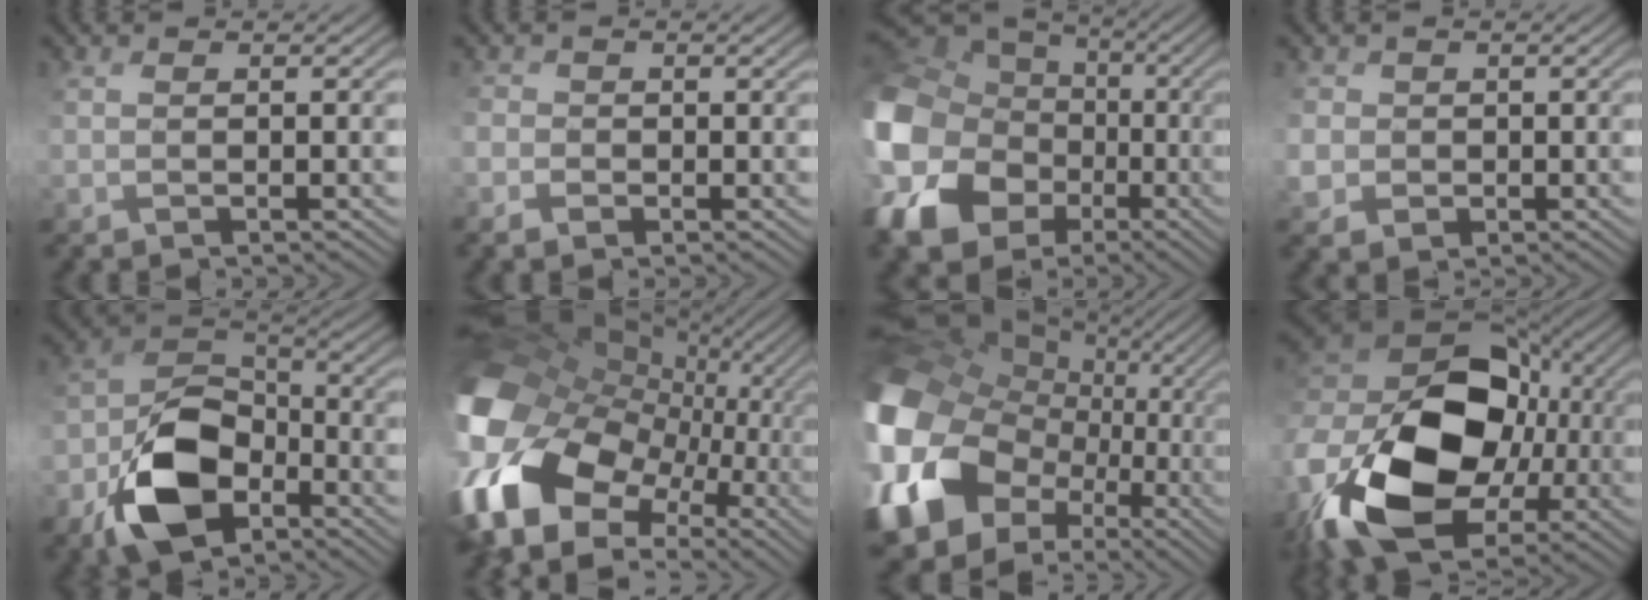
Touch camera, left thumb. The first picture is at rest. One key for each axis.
{"total": 2.5, "fx": -1.1, "fy": 2.1, "fz": 0.7, "tx": -0.025, "ty": -0.007, "tz": -0.030}
{"total": 21.7, "fx": -4.1, "fy": 17.5, "fz": 12.1, "tx": -0.332, "ty": -0.032, "tz": -0.088}
{"total": 3.2, "fx": 0.1, "fy": 3.1, "fz": 0.6, "tx": -0.032, "ty": -0.005, "tz": -0.002}
{"total": 12.0, "fx": -5.7, "fy": 7.6, "fz": 7.3, "tx": -0.153, "ty": -0.009, "tz": -0.114}
{"total": 21.3, "fx": -2.4, "fy": 16.3, "fz": 13.4, "tx": -0.328, "ty": -0.040, "tz": -0.029}
{"total": 20.9, "fx": -1.9, "fy": 17.3, "fz": 11.6, "tx": -0.325, "ty": -0.029, "tz": -0.027}
{"total": 19.8, "fx": -5.3, "fy": 13.0, "fz": 13.9, "tx": -0.321, "ty": -0.042, "tz": -0.082}